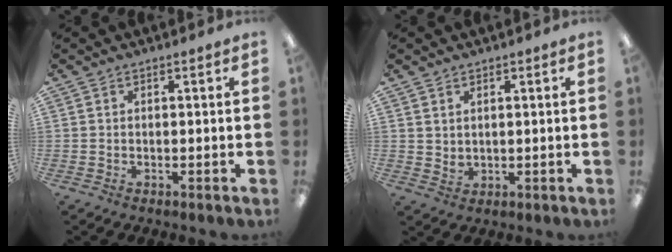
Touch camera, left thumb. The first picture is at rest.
{"total": 2.2, "force": [1.7, 1.4, 0.2], "torque": [0.002, -0.010, 0.031]}